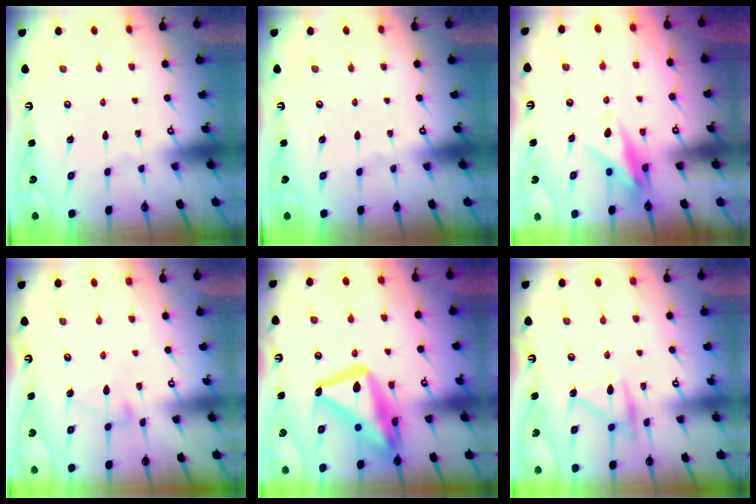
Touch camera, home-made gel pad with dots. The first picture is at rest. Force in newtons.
{"total": 0.0}
{"total": 8.9, "press": 8.9, "slide": 0.3}
{"total": 4.6, "press": 4.6, "slide": 0.3}
{"total": 21.0, "press": 20.9, "slide": 2.1}
{"total": 15.3, "press": 15.3, "slide": 0.8}